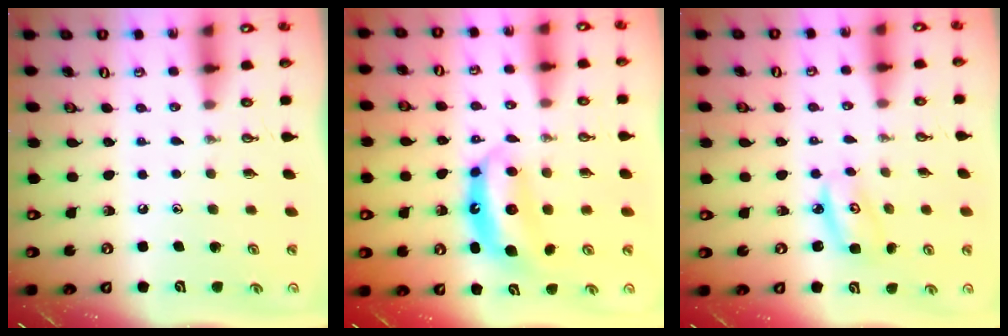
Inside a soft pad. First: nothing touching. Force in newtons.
{"total": 7.0, "press": 6.9, "slide": 0.5}
{"total": 4.3, "press": 4.3, "slide": 0.3}